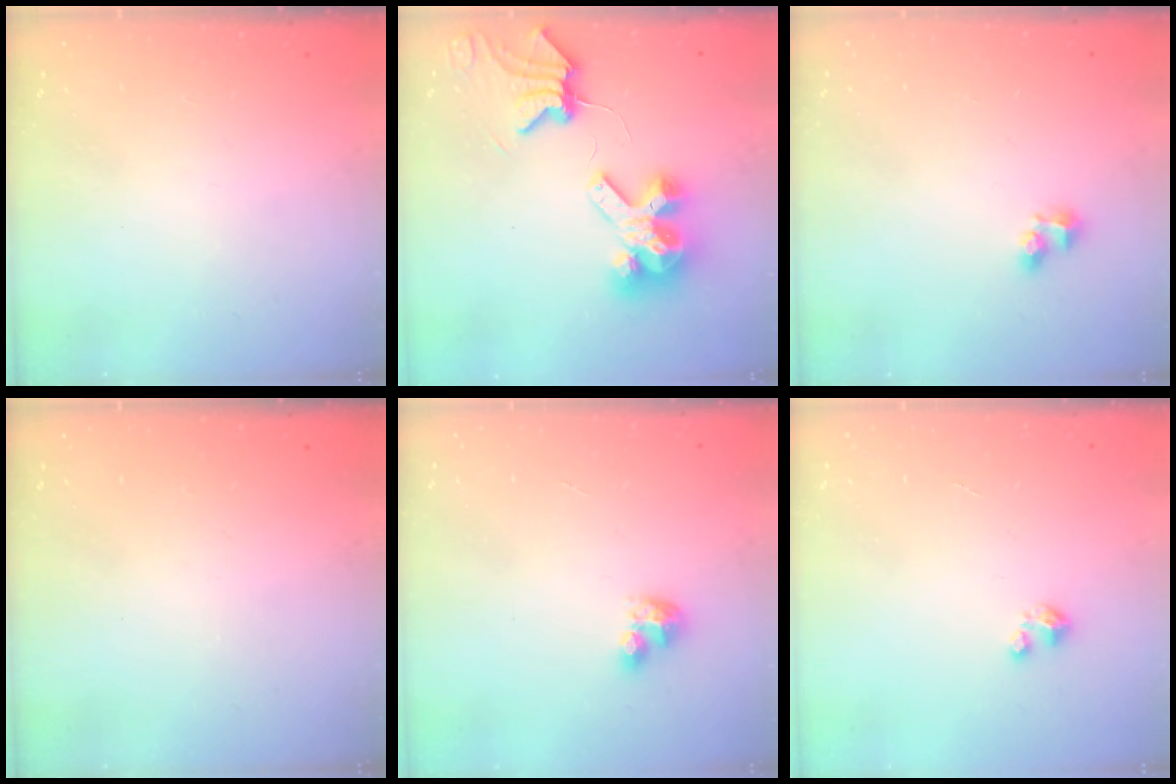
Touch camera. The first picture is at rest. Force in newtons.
{"total": 8.9, "press": 8.8, "slide": 1.1}
{"total": 2.7, "press": 2.5, "slide": 1.0}
{"total": 0.0}
{"total": 4.5, "press": 4.5, "slide": 0.4}
{"total": 1.6, "press": 1.6, "slide": 0.2}